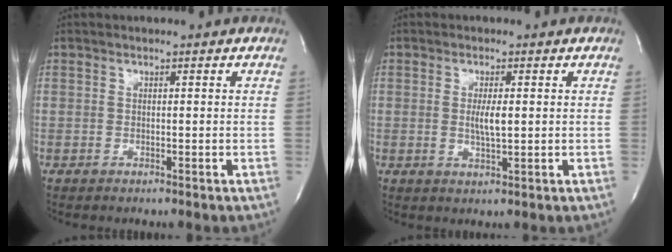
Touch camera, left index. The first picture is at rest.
{"total": 3.0, "force": [0.1, 0.5, 3.0], "torque": [-0.058, -0.006, 0.003]}